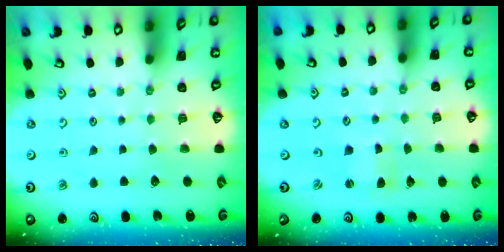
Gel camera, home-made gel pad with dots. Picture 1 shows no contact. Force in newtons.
{"total": 1.2, "press": 1.1, "slide": 0.3}